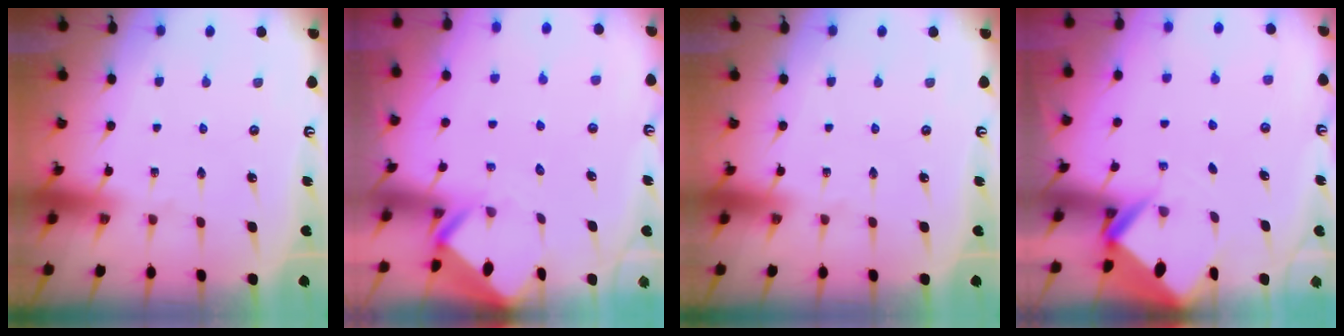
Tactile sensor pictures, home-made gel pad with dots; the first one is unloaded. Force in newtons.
{"total": 2.8, "press": 2.8, "slide": 0.2}
{"total": 0.0}
{"total": 2.8, "press": 2.8, "slide": 0.1}